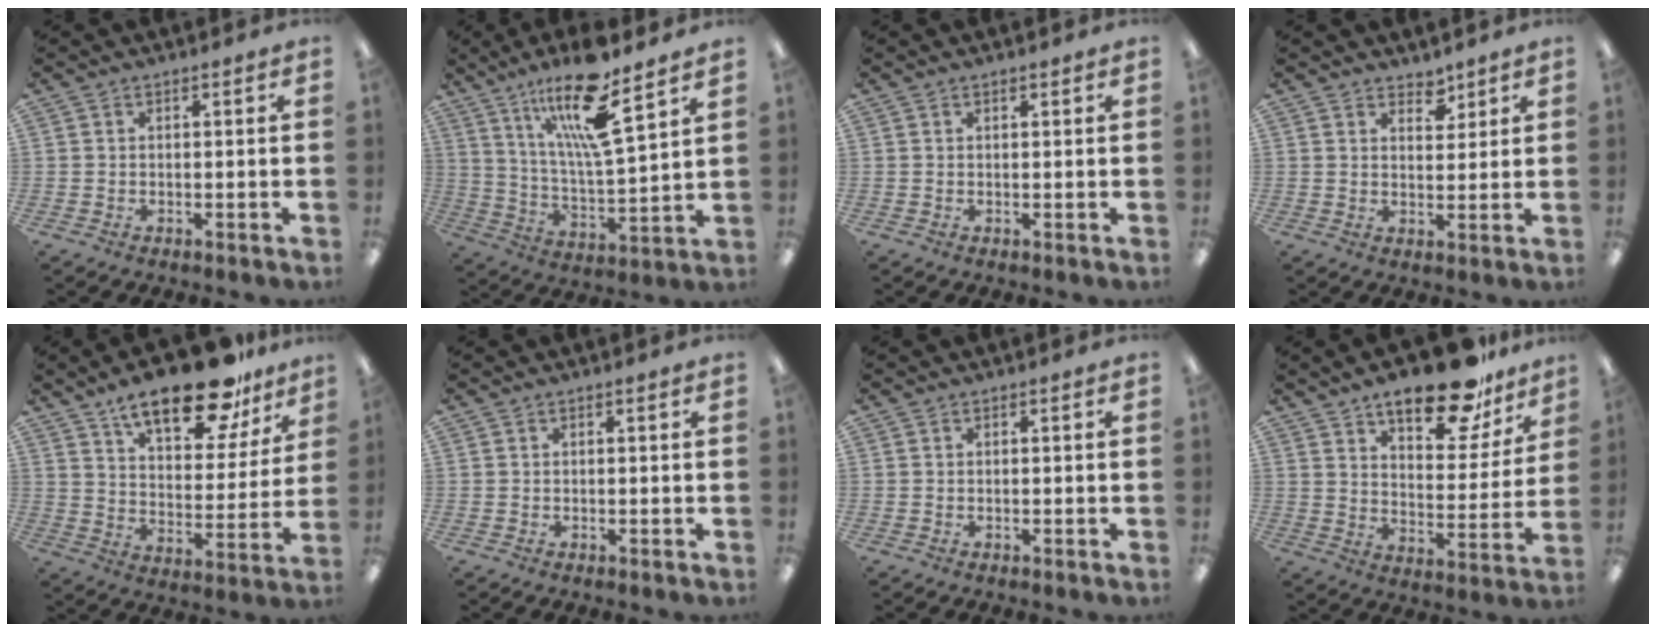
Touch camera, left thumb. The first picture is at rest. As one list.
[{"total": 17.6, "force": [11.8, 3.5, 12.6], "torque": [-0.229, -0.059, 0.190]}, {"total": 0.6, "force": [0.5, 0.1, 0.3], "torque": [0.002, -0.002, 0.006]}, {"total": 4.0, "force": [3.5, 1.9, 0.9], "torque": [-0.001, -0.023, 0.061]}, {"total": 20.0, "force": [14.5, 7.7, 11.4], "torque": [-0.173, -0.081, 0.243]}, {"total": 0.0}, {"total": 0.0}, {"total": 19.0, "force": [14.1, 7.3, 10.5], "torque": [-0.146, -0.083, 0.233]}]